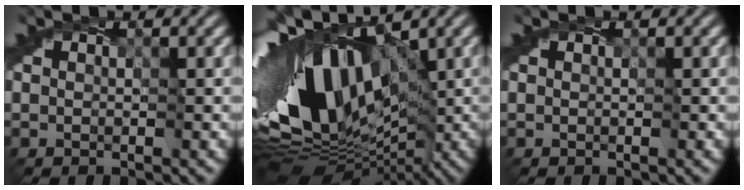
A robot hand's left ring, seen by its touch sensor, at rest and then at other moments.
{"total": 17.3, "force": [2.3, 10.8, 13.4], "torque": [-0.262, -0.031, 0.074]}
{"total": 0.0}